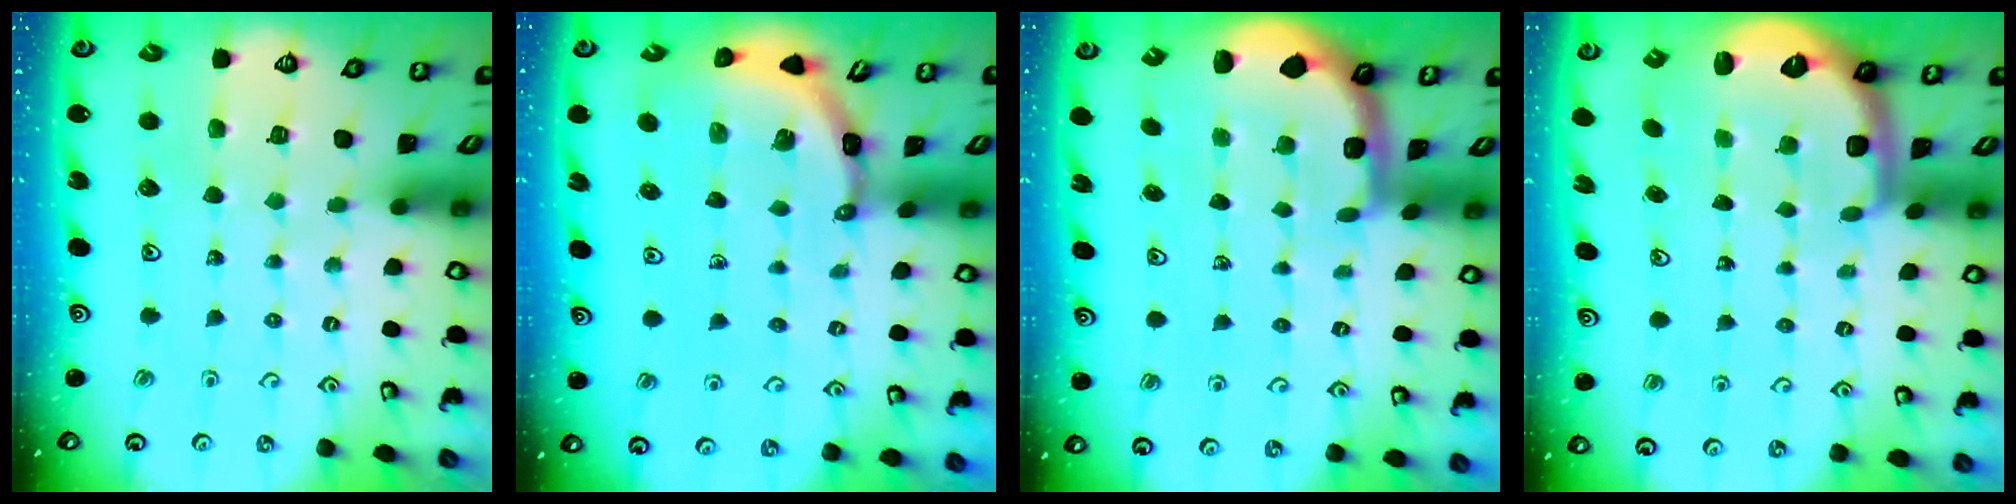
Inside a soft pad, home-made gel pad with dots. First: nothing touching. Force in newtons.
{"total": 3.5, "press": 3.5, "slide": 0.3}
{"total": 1.5, "press": 1.5, "slide": 0.2}
{"total": 2.1, "press": 2.0, "slide": 0.8}